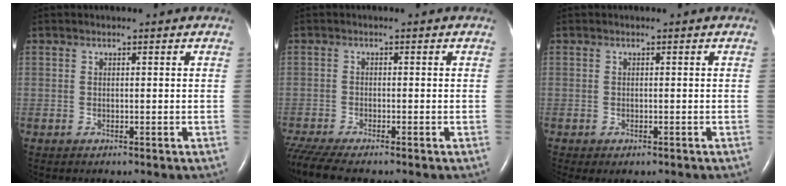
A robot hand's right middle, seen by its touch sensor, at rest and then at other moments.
{"total": 6.5, "force": [-5.7, 0.2, 3.2], "torque": [-0.064, -0.017, -0.100]}
{"total": 1.7, "force": [-1.2, 0.8, 0.9], "torque": [-0.011, -0.003, -0.013]}